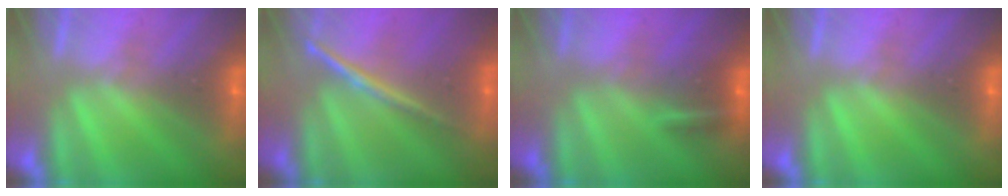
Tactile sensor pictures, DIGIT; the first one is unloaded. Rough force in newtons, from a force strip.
{"total": 1.8}
{"total": 8.6}
{"total": 0.0}